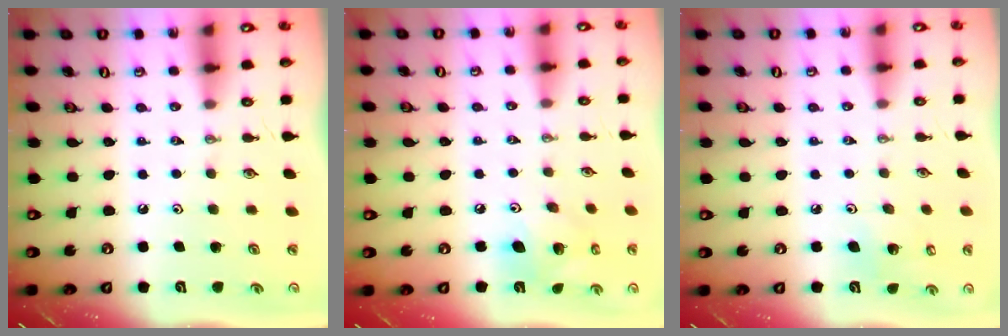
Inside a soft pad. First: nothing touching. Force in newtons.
{"total": 11.0, "press": 10.8, "slide": 1.9}
{"total": 6.3, "press": 6.2, "slide": 1.1}